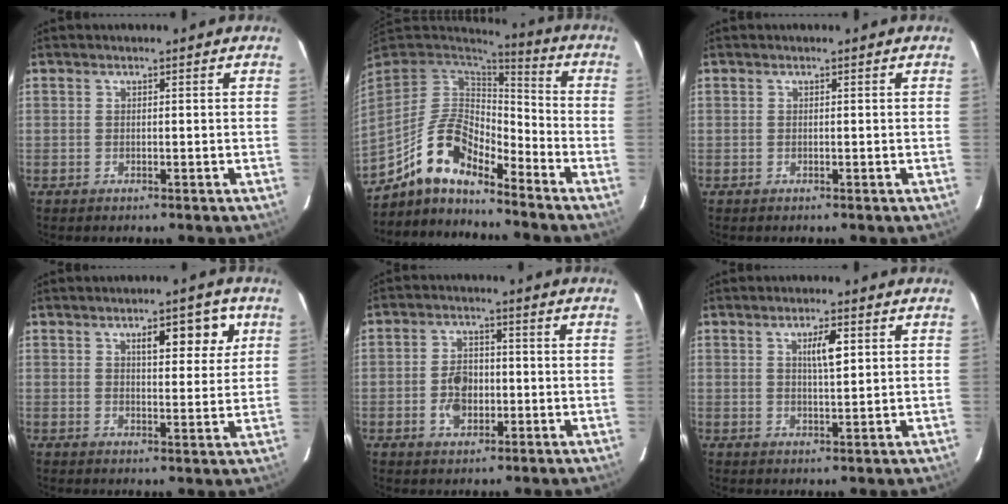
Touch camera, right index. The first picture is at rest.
{"total": 12.2, "force": [-9.6, 3.9, 6.4], "torque": [-0.126, 0.031, -0.179]}
{"total": 0.0}
{"total": 6.7, "force": [3.2, 2.3, 5.5], "torque": [-0.072, 0.006, 0.044]}
{"total": 5.1, "force": [-1.2, 3.2, 3.8], "torque": [-0.076, 0.007, -0.020]}
{"total": 3.9, "force": [1.4, 0.6, 3.5], "torque": [-0.061, 0.002, 0.023]}